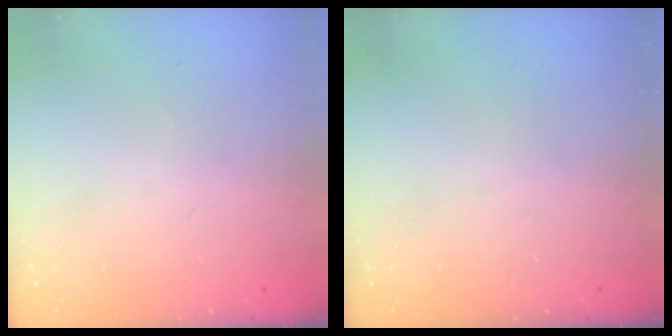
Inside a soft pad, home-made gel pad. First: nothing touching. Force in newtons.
{"total": 0.0}